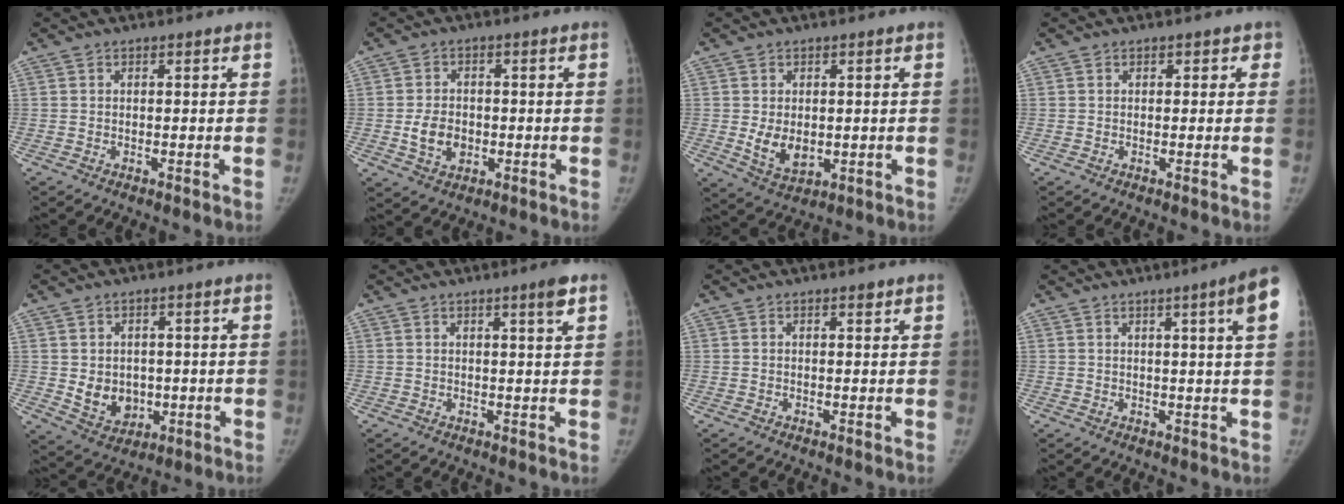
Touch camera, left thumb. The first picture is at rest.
{"total": 6.1, "force": [-1.1, 4.7, 3.8], "torque": [-0.050, 0.004, -0.013]}
{"total": 6.2, "force": [-0.3, 4.3, 4.5], "torque": [-0.062, -0.014, 0.010]}
{"total": 1.5, "force": [0.6, 1.2, 0.6], "torque": [0.019, 0.002, 0.000]}
{"total": 7.5, "force": [-0.5, 6.1, 4.2], "torque": [-0.037, -0.006, 0.012]}
{"total": 2.8, "force": [1.6, -0.1, 2.3], "torque": [-0.036, -0.011, 0.026]}
{"total": 0.8, "force": [0.6, 0.3, 0.5], "torque": [-0.006, -0.003, 0.010]}
{"total": 7.5, "force": [3.1, -0.4, 6.9], "torque": [-0.085, -0.006, 0.033]}